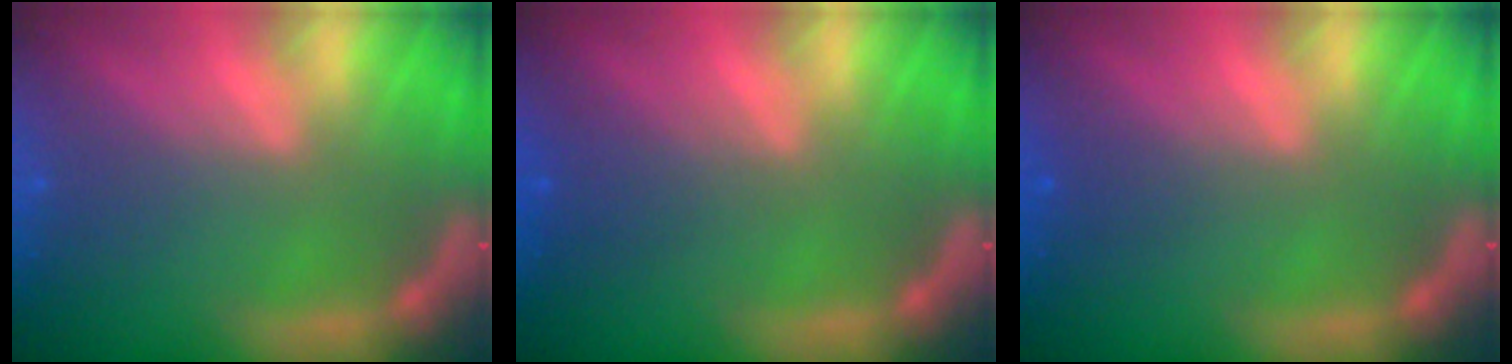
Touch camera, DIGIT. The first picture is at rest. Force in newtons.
{"total": 2.0}
{"total": 1.0}